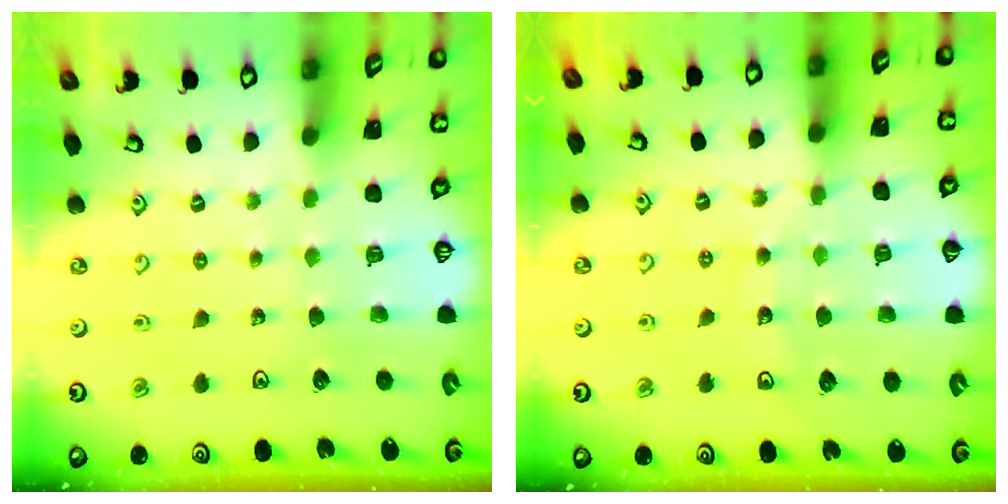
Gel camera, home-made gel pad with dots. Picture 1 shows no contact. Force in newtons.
{"total": 11.2, "press": 10.7, "slide": 3.2}